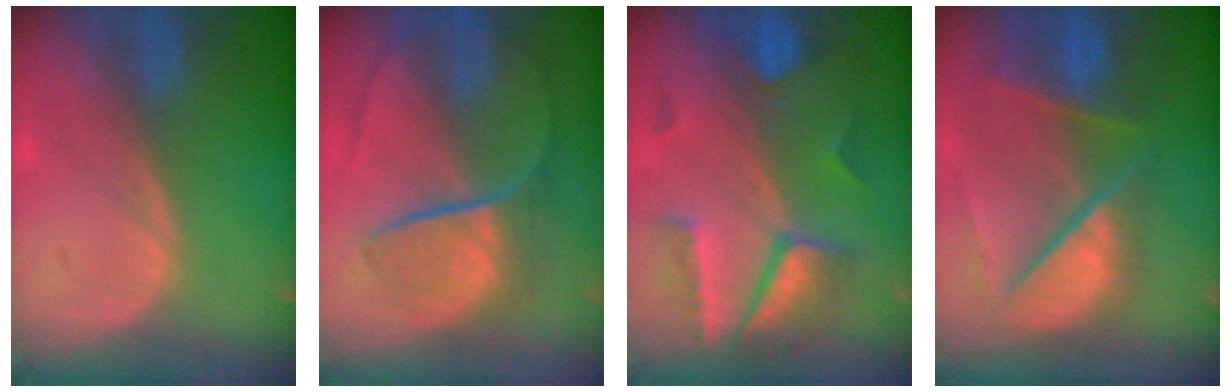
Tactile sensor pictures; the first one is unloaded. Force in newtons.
{"total": 9.0, "press": 7.5, "slide": 5.0}
{"total": 8.2, "press": 7.7, "slide": 2.7}
{"total": 10.7, "press": 8.9, "slide": 5.9}